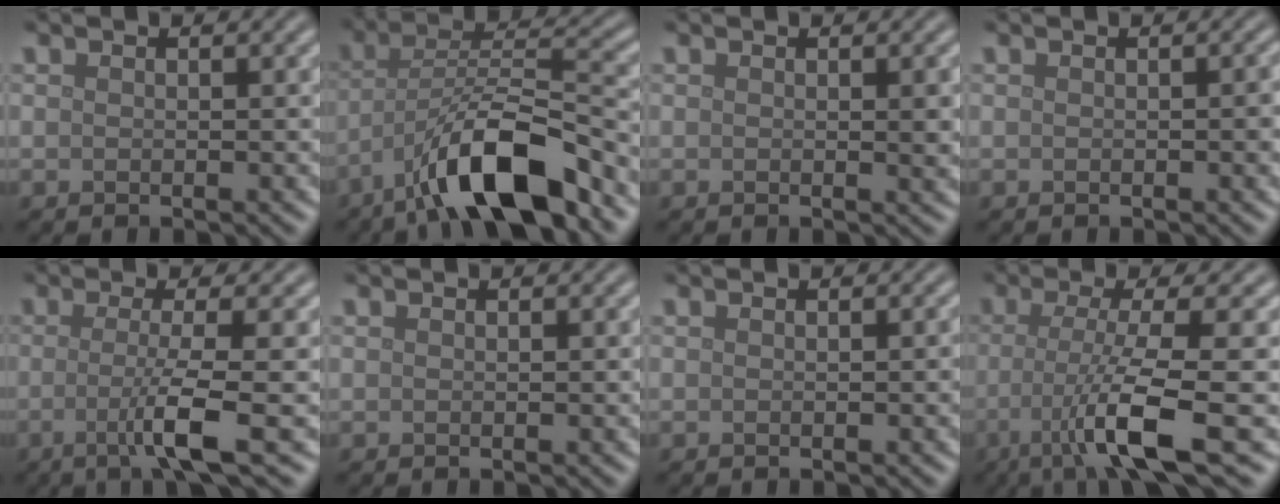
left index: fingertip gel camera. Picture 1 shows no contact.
{"total": 9.7, "force": [-6.3, 2.4, 7.1], "torque": [-0.116, 0.015, -0.112]}
{"total": 1.3, "force": [0.1, 0.2, 1.2], "torque": [-0.015, -0.002, 0.001]}
{"total": 0.9, "force": [-0.2, 0.1, 0.8], "torque": [-0.010, 0.002, 0.000]}
{"total": 4.8, "force": [-1.0, 0.8, 4.6], "torque": [-0.076, -0.012, -0.028]}
{"total": 0.0}
{"total": 0.7, "force": [-0.1, 0.1, 0.6], "torque": [-0.007, 0.002, -0.001]}
{"total": 7.1, "force": [-2.3, 0.9, 6.7], "torque": [-0.114, -0.006, -0.049]}